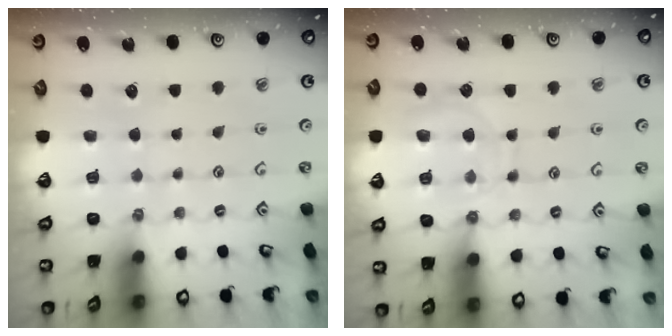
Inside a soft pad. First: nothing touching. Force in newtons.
{"total": 10.6, "press": 10.6, "slide": 1.1}